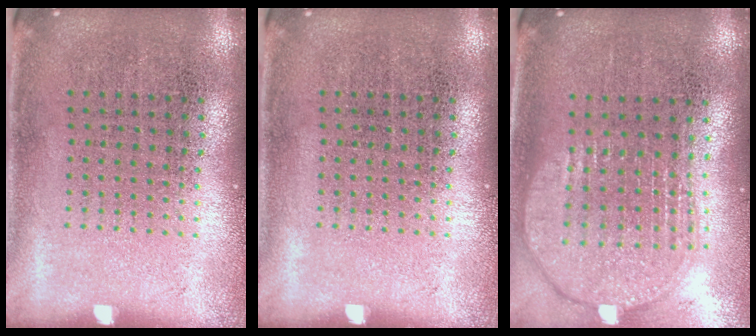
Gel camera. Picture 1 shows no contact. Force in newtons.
{"total": 0.0}
{"total": 2.0, "press": 1.6, "slide": 1.1}